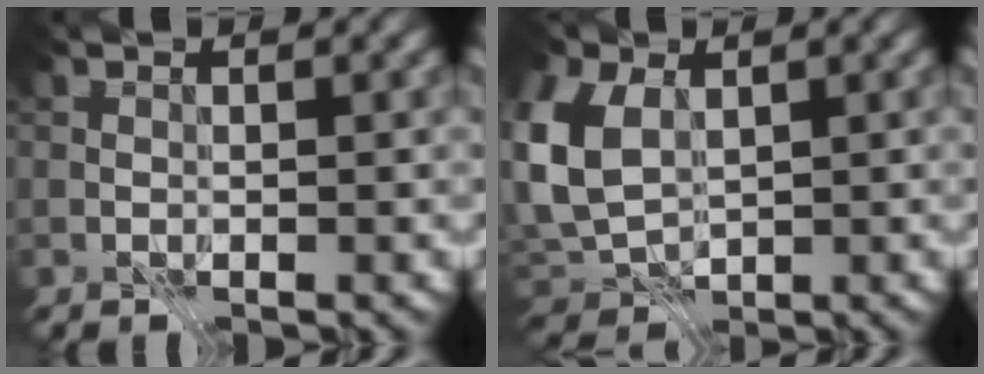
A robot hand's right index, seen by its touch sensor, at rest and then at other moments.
{"total": 6.0, "force": [1.2, 4.3, 3.9], "torque": [-0.108, 0.007, 0.016]}